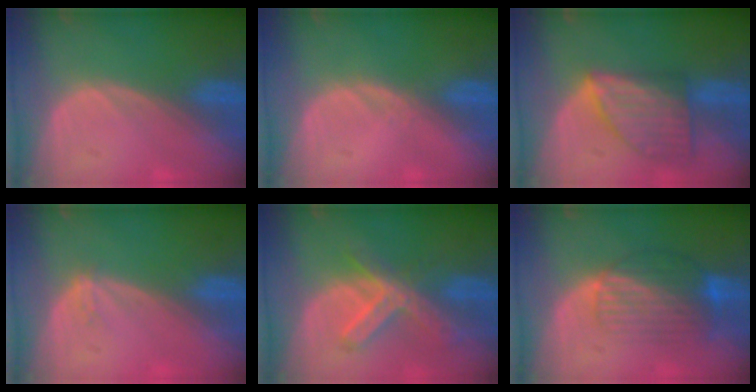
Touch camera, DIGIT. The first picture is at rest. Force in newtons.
{"total": 0.8, "press": 0.6, "slide": 0.5}
{"total": 7.7, "press": 7.0, "slide": 3.2}
{"total": 1.2, "press": 0.8, "slide": 0.8}
{"total": 7.0, "press": 6.1, "slide": 3.6}
{"total": 8.4, "press": 7.2, "slide": 4.4}